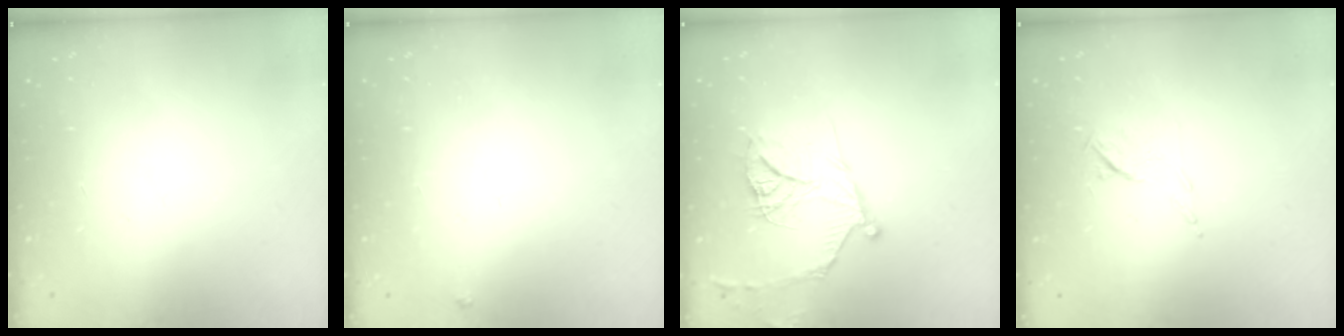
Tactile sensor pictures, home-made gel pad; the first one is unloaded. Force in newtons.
{"total": 2.7, "press": 2.7, "slide": 0.3}
{"total": 16.5, "press": 16.5, "slide": 1.6}
{"total": 6.4, "press": 6.3, "slide": 0.9}